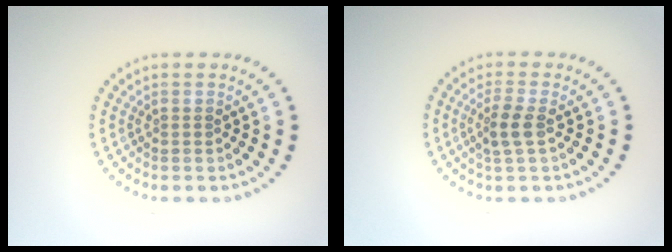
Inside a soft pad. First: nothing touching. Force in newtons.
{"total": 2.1, "press": 1.9, "slide": 0.7}